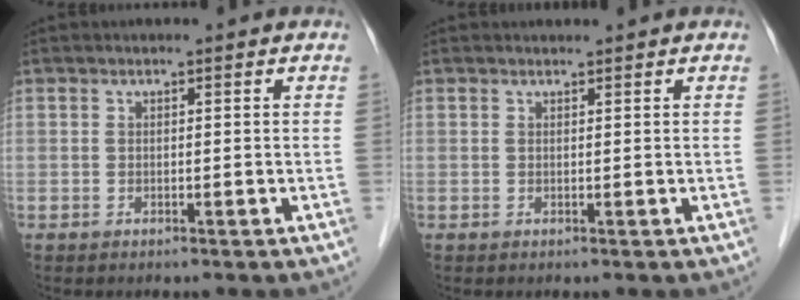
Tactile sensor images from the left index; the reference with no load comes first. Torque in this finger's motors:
{"motor_torque": [-0.15, -0.03, -0.03, -0.01]}